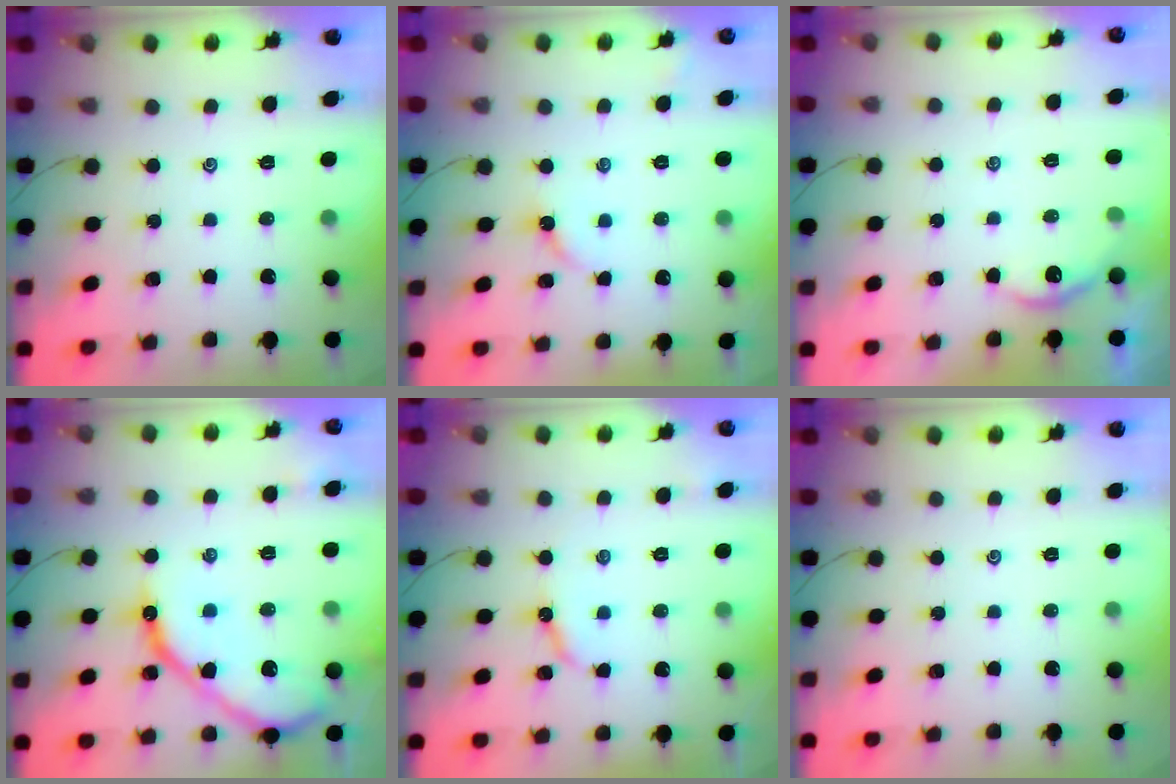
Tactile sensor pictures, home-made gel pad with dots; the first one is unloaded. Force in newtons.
{"total": 3.8, "press": 3.8, "slide": 0.5}
{"total": 3.8, "press": 3.8, "slide": 0.3}
{"total": 14.4, "press": 14.3, "slide": 1.4}
{"total": 5.6, "press": 5.6, "slide": 0.4}
{"total": 0.0}